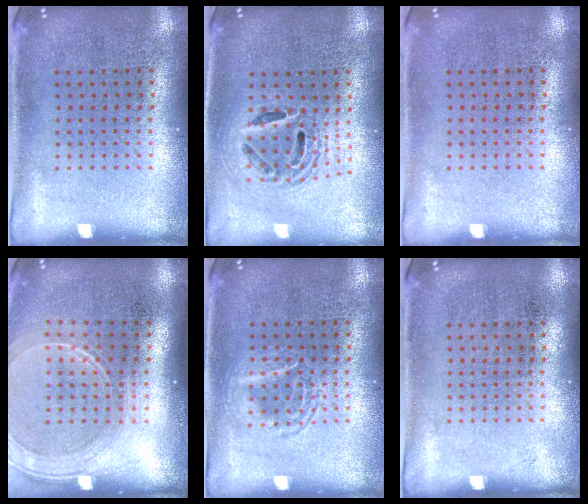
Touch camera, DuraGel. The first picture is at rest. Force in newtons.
{"total": 1.8, "press": 1.5, "slide": 1.0}
{"total": 0.0}
{"total": 1.8, "press": 1.6, "slide": 0.8}
{"total": 1.9, "press": 1.9, "slide": 0.3}
{"total": 0.0}